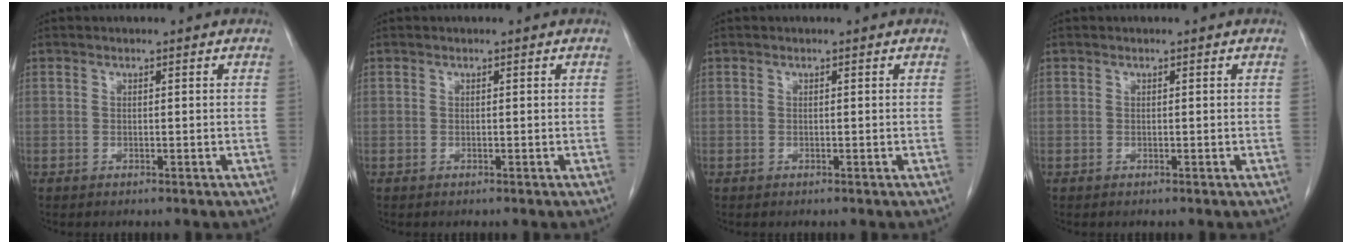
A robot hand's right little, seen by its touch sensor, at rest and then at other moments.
{"total": 0.0}
{"total": 0.0}
{"total": 0.0}